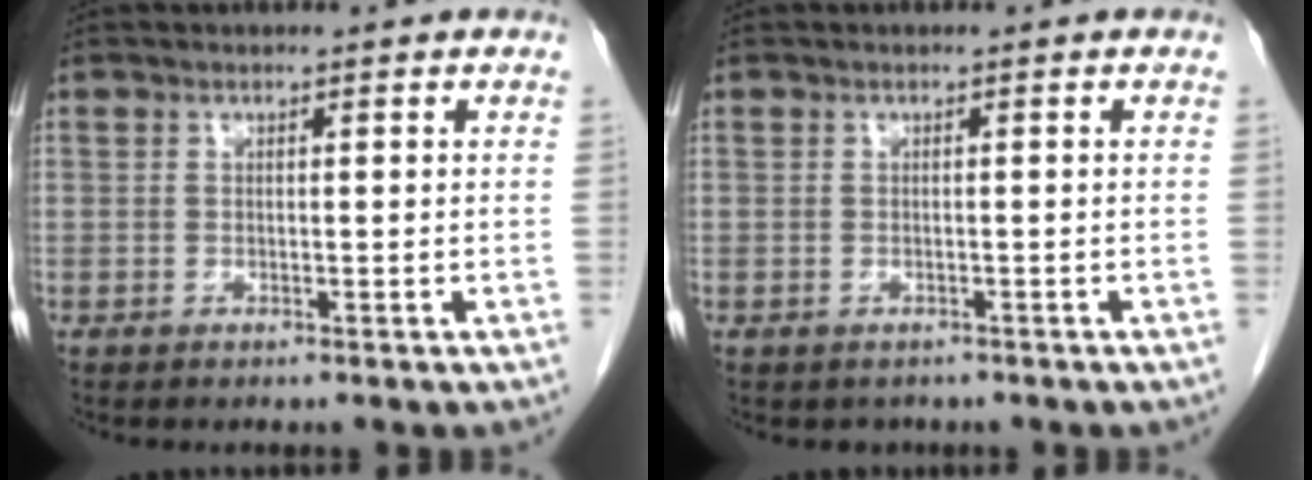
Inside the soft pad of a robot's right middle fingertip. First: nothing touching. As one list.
[{"total": 1.3, "force": [-1.0, 0.8, 0.1], "torque": [-0.006, -0.001, -0.011]}]